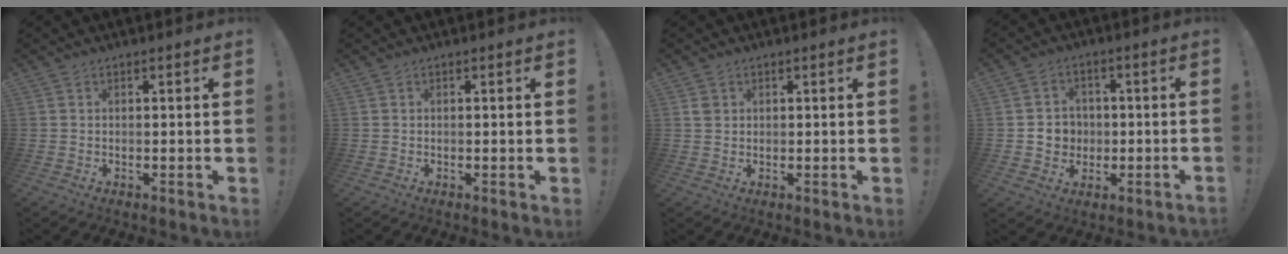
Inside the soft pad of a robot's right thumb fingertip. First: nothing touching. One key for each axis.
{"total": 0.0}
{"total": 2.1, "fx": 0.9, "fy": 1.8, "fz": 0.8, "tx": 0.000, "ty": -0.002, "tz": 0.016}
{"total": 6.2, "fx": -0.8, "fy": 6.0, "fz": 1.3, "tx": -0.011, "ty": 0.001, "tz": -0.010}